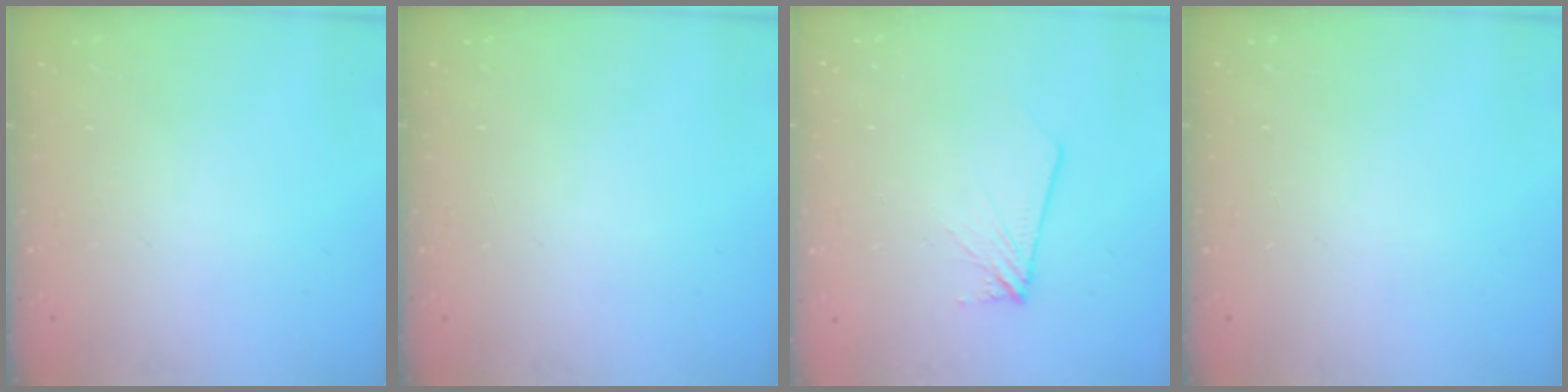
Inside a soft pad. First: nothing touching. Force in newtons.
{"total": 0.0}
{"total": 2.6, "press": 2.6, "slide": 0.2}
{"total": 0.0}